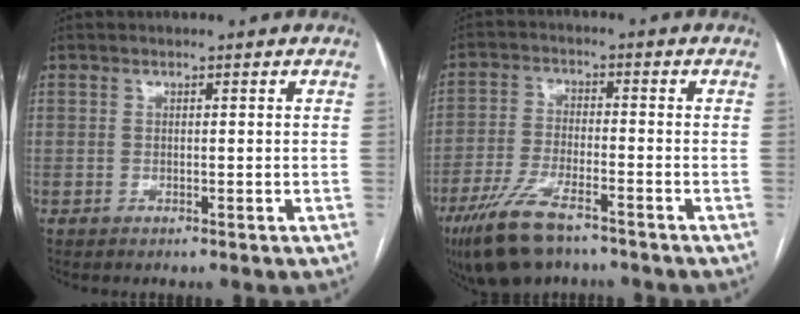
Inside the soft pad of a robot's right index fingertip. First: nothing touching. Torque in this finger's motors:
{"motor_torque": [1.30, -0.84, 0.24, 0.09]}